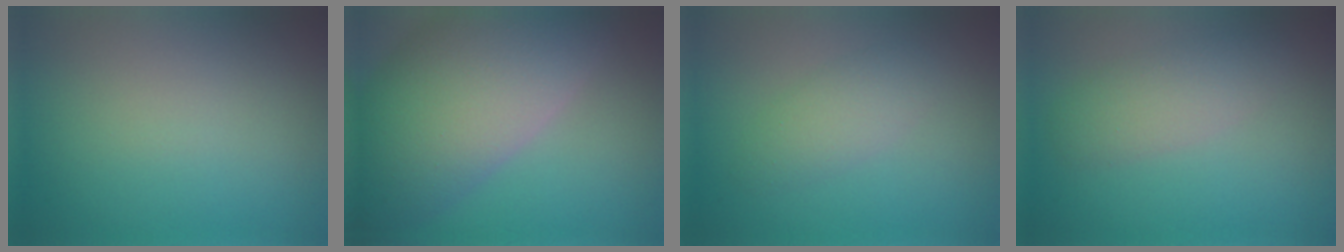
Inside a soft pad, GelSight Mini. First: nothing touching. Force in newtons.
{"total": 12.6, "press": 12.5, "slide": 1.0}
{"total": 2.2, "press": 2.2, "slide": 0.1}
{"total": 2.8, "press": 2.7, "slide": 0.3}